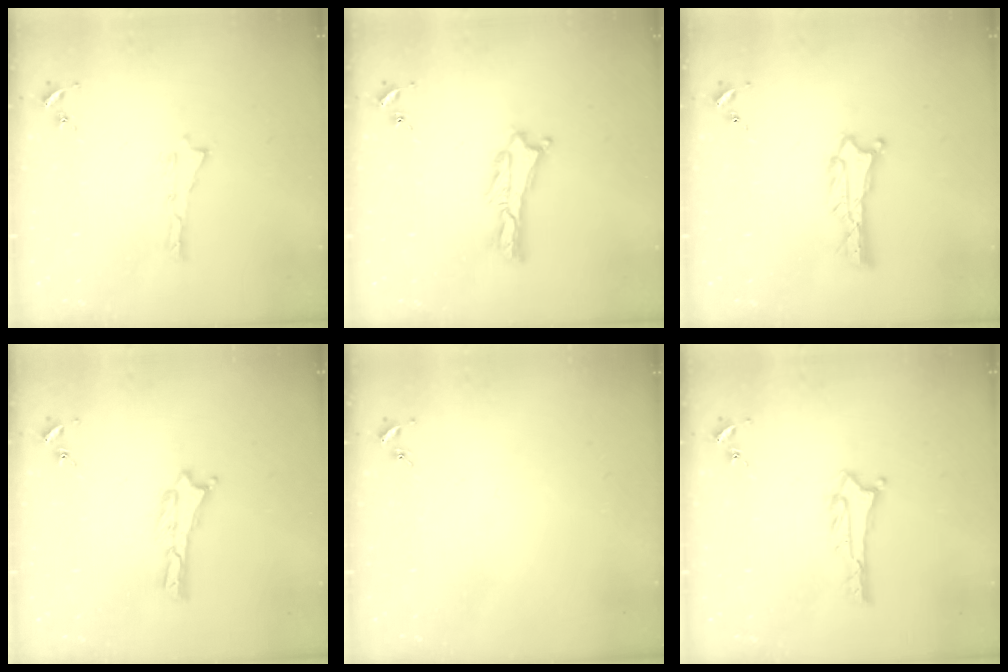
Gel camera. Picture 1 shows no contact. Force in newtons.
{"total": 1.2, "press": 1.1, "slide": 0.3}
{"total": 0.7, "press": 0.7, "slide": 0.1}
{"total": 0.0}
{"total": 0.0}
{"total": 2.7, "press": 2.7, "slide": 0.2}